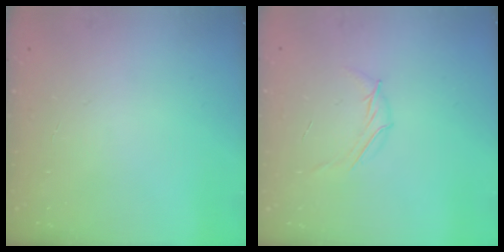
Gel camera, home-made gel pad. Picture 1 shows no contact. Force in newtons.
{"total": 5.2, "press": 5.1, "slide": 1.0}